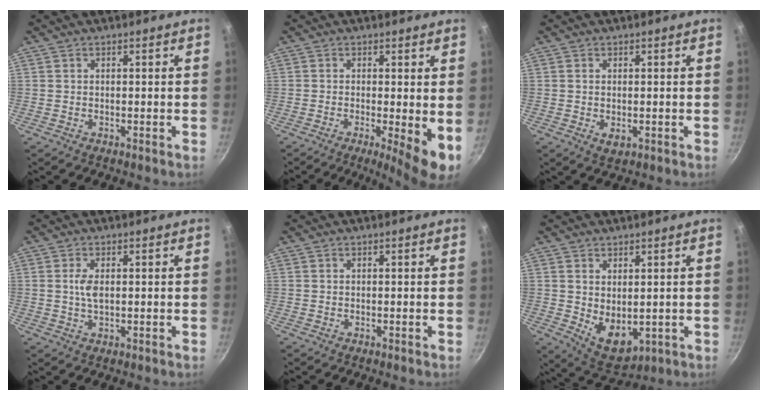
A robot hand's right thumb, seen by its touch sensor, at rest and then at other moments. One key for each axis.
{"total": 6.8, "fx": -0.9, "fy": 1.4, "fz": 6.6, "tx": -0.090, "ty": -0.013, "tz": -0.012}
{"total": 2.4, "fx": -0.4, "fy": 1.3, "fz": 1.9, "tx": -0.031, "ty": -0.007, "tz": -0.004}
{"total": 3.1, "fx": 0.4, "fy": 1.6, "fz": 2.7, "tx": -0.052, "ty": 0.002, "tz": 0.006}
{"total": 0.0}
{"total": 7.7, "fx": 0.6, "fy": 4.8, "fz": 6.0, "tx": -0.075, "ty": -0.024, "tz": 0.029}